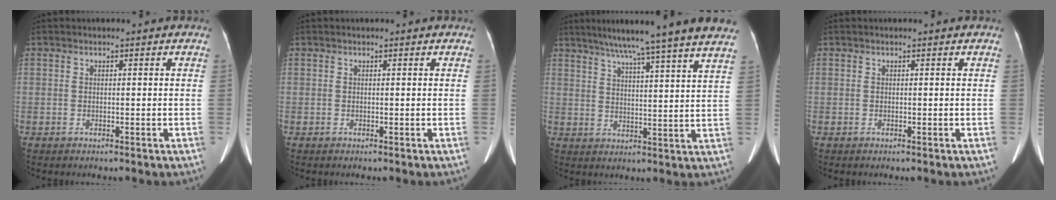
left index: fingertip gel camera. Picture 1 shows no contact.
{"total": 0.0}
{"total": 20.2, "force": [17.3, -1.3, 10.3], "torque": [-0.167, -0.012, 0.221]}
{"total": 0.0}